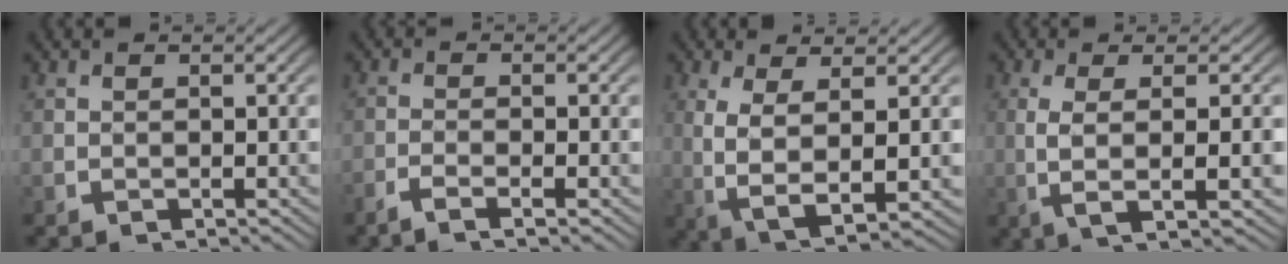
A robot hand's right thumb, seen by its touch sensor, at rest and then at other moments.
{"total": 2.0, "force": [-1.4, 0.3, 1.5], "torque": [-0.038, -0.004, -0.030]}
{"total": 7.4, "force": [-0.2, 3.9, 6.3], "torque": [-0.161, -0.039, 0.024]}
{"total": 6.1, "force": [0.1, 1.5, 5.9], "torque": [-0.124, -0.006, 0.012]}